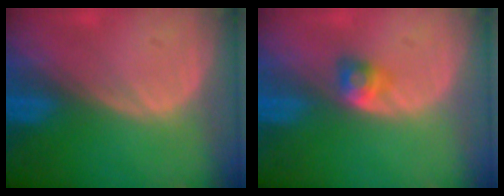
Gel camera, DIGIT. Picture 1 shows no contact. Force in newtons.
{"total": 2.7, "press": 2.4, "slide": 1.1}